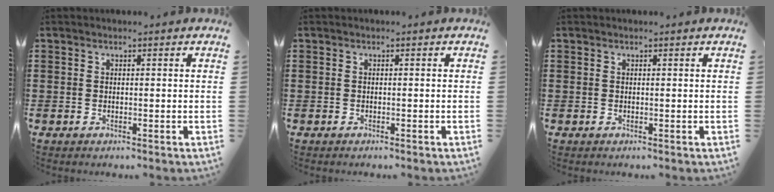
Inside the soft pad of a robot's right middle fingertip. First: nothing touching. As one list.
[{"total": 0.0}, {"total": 0.0}]